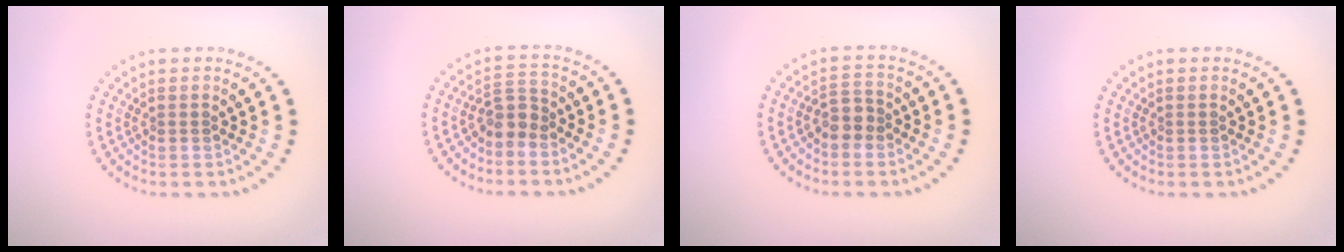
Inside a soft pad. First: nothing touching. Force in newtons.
{"total": 2.3, "press": 1.9, "slide": 1.3}
{"total": 2.1, "press": 2.0, "slide": 0.9}
{"total": 0.0}